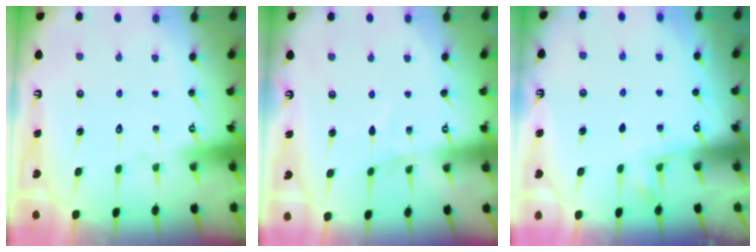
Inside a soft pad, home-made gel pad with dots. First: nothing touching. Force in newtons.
{"total": 2.6, "press": 2.6, "slide": 0.3}
{"total": 3.0, "press": 3.0, "slide": 0.4}